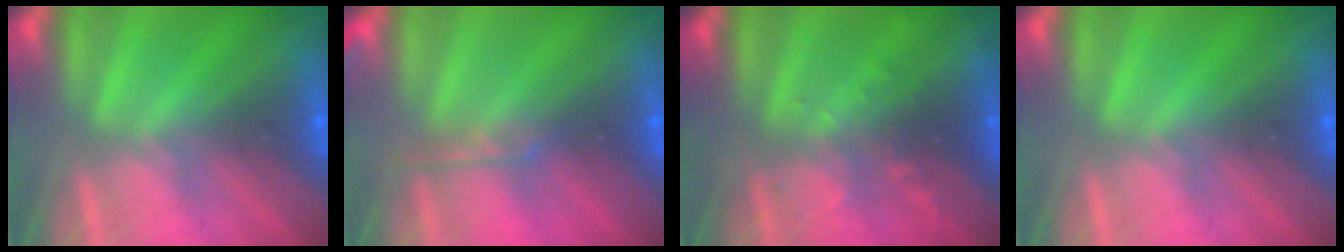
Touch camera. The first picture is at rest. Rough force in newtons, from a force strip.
{"total": 2.8}
{"total": 3.2}
{"total": 0.0}